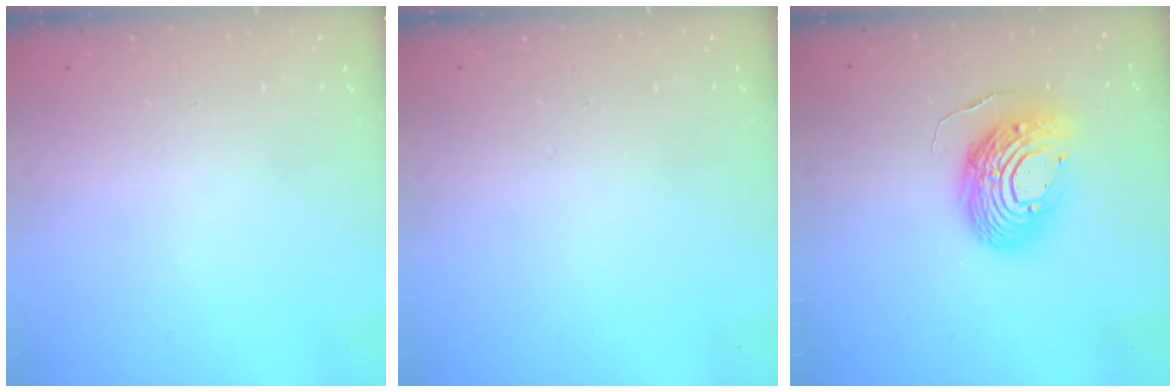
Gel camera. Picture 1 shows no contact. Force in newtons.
{"total": 0.0}
{"total": 14.1, "press": 13.9, "slide": 2.6}